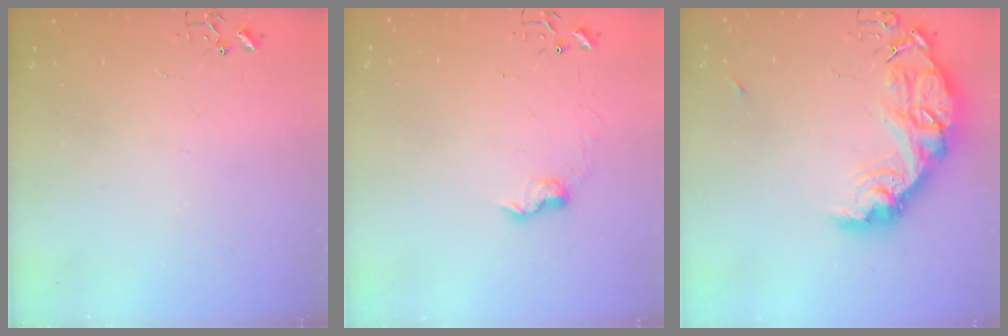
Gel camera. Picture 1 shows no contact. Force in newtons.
{"total": 7.1, "press": 7.1, "slide": 0.4}
{"total": 17.6, "press": 17.5, "slide": 1.3}